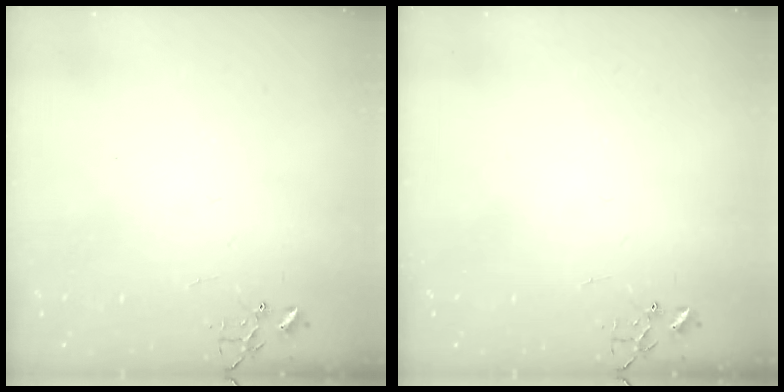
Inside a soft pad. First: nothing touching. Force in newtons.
{"total": 0.0}